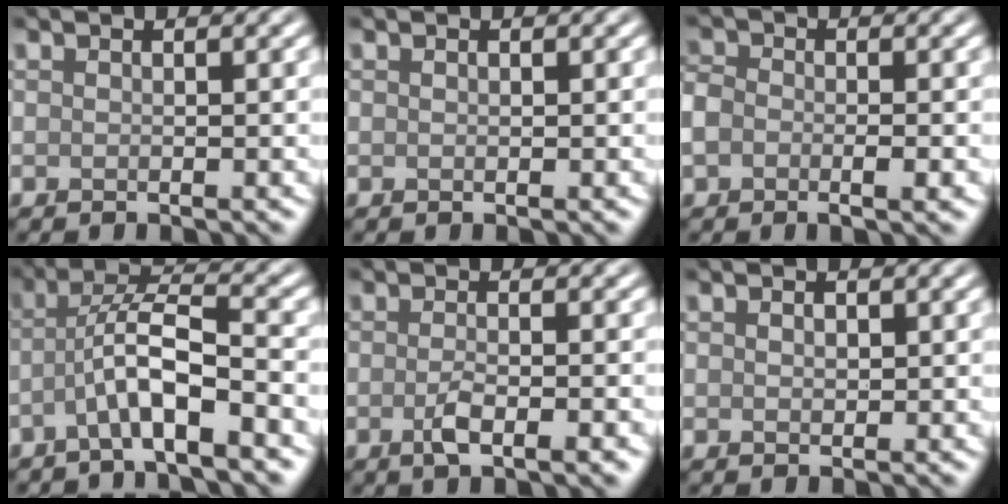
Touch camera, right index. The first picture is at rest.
{"total": 0.0}
{"total": 3.5, "force": [-1.0, 2.2, 2.6], "torque": [-0.048, -0.002, -0.027]}
{"total": 5.1, "force": [-2.2, 0.8, 4.5], "torque": [-0.082, 0.017, -0.046]}
{"total": 3.2, "force": [-1.2, 0.9, 2.8], "torque": [-0.051, -0.003, -0.024]}
{"total": 0.8, "force": [0.3, 0.5, 0.5], "torque": [-0.010, -0.001, 0.005]}